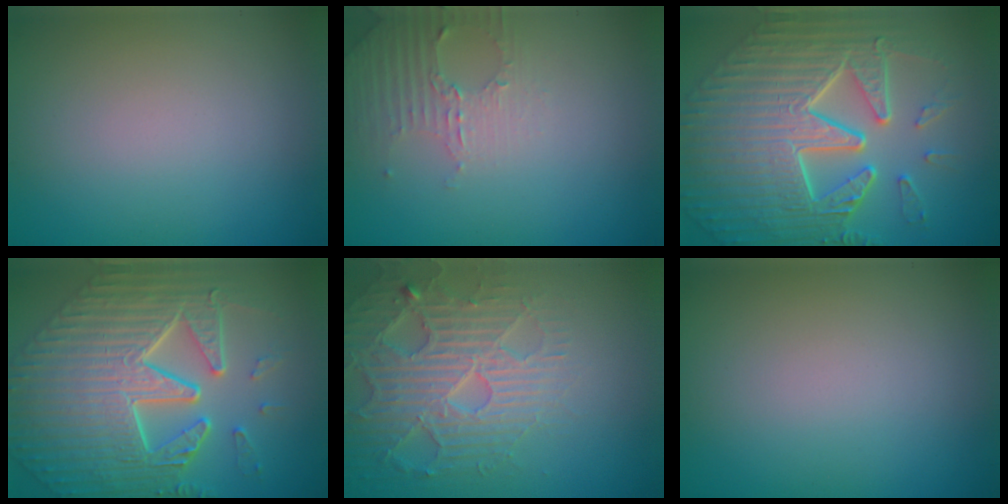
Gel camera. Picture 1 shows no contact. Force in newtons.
{"total": 2.6, "press": 2.5, "slide": 0.7}
{"total": 10.9, "press": 7.3, "slide": 8.0}
{"total": 10.6, "press": 7.3, "slide": 7.7}
{"total": 4.7, "press": 4.6, "slide": 0.9}
{"total": 0.0}